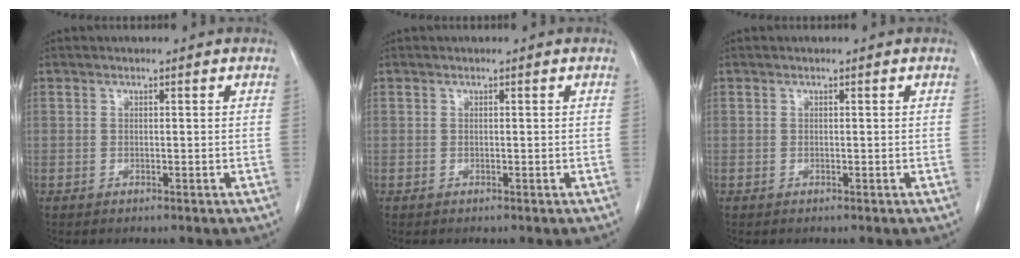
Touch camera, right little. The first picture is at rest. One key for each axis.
{"total": 0.0}
{"total": 0.0}